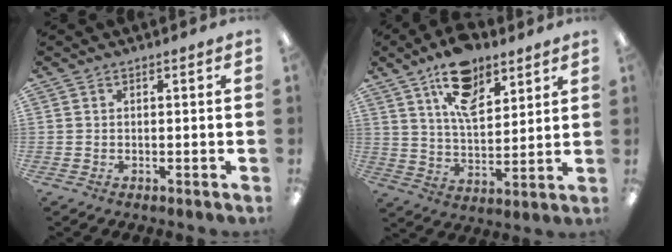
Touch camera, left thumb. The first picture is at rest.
{"total": 13.9, "force": [8.8, 7.0, 8.2], "torque": [-0.133, -0.031, 0.155]}